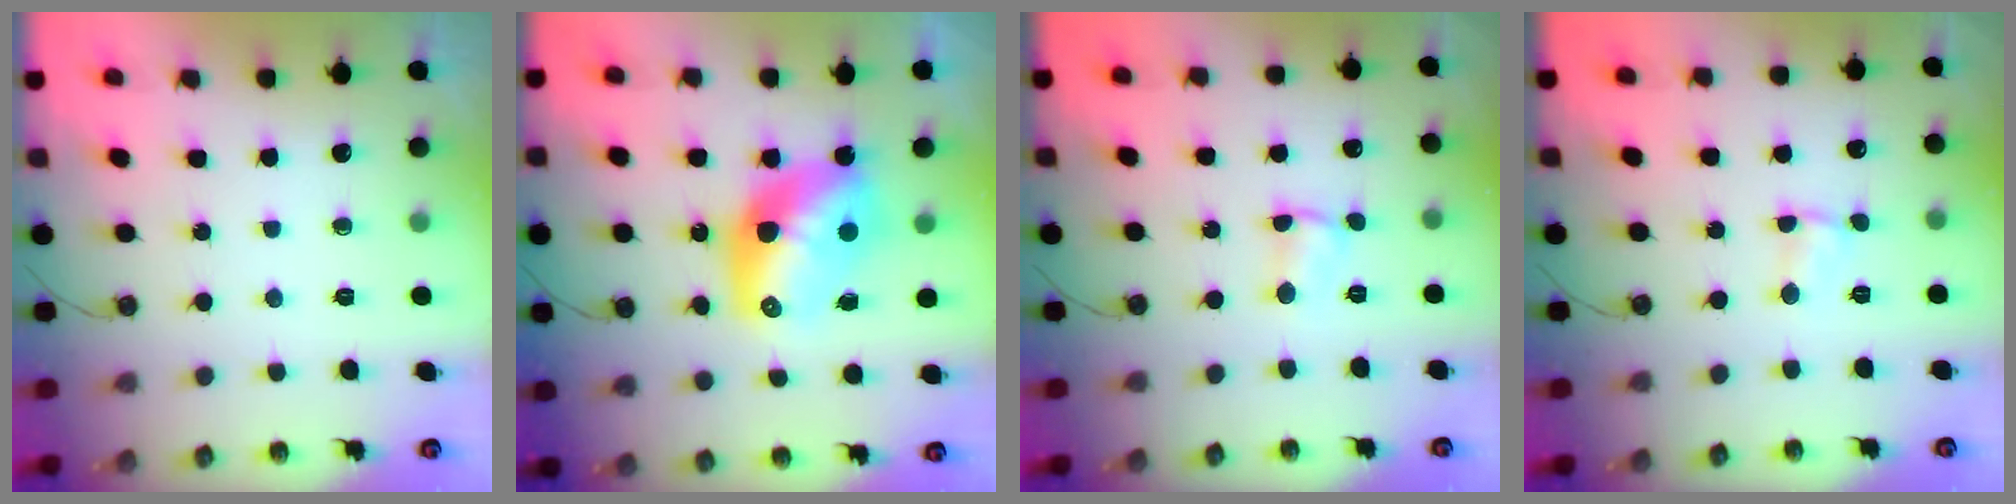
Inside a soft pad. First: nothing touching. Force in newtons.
{"total": 13.6, "press": 13.5, "slide": 1.2}
{"total": 2.3, "press": 2.3, "slide": 0.3}
{"total": 1.5, "press": 1.5, "slide": 0.1}